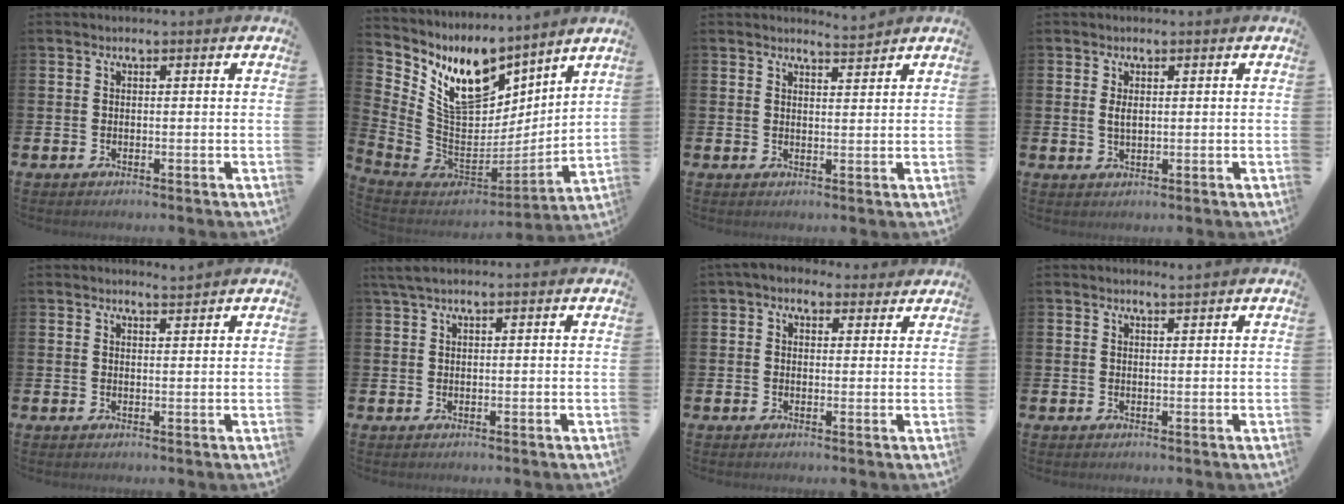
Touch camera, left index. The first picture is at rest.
{"total": 11.3, "force": [8.0, 5.9, 5.3], "torque": [-0.140, -0.045, 0.152]}
{"total": 3.3, "force": [3.3, -0.2, 0.0], "torque": [0.004, -0.023, 0.057]}
{"total": 1.7, "force": [0.7, 0.8, 1.3], "torque": [-0.016, 0.000, 0.008]}
{"total": 2.1, "force": [2.1, -0.1, -0.1], "torque": [0.009, -0.013, 0.036]}
{"total": 1.9, "force": [1.4, 0.2, 1.3], "torque": [-0.030, 0.006, 0.025]}
{"total": 3.3, "force": [2.7, 1.9, 0.8], "torque": [-0.014, -0.006, 0.046]}
{"total": 1.1, "force": [1.1, -0.1, 0.1], "torque": [0.002, -0.002, 0.021]}